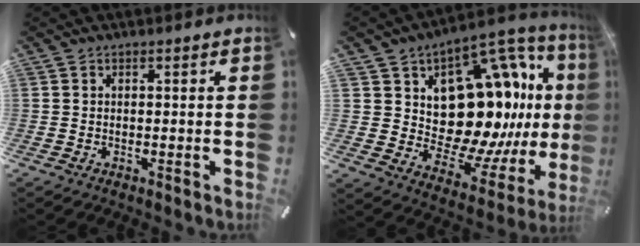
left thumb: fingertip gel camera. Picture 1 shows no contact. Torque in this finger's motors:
{"motor_torque": [2.50, 2.50, 0.82, 0.26, 0.14]}